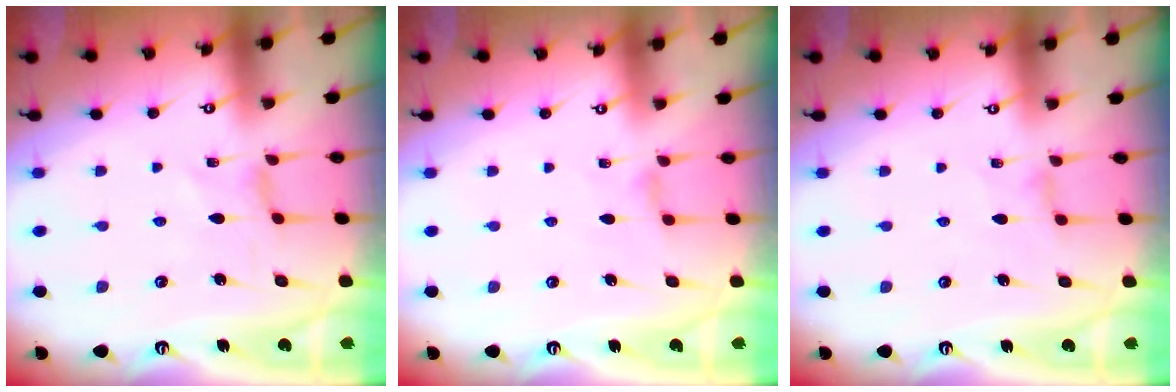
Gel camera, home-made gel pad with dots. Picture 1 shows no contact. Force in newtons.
{"total": 2.8, "press": 2.8, "slide": 0.6}
{"total": 1.4, "press": 1.3, "slide": 0.4}